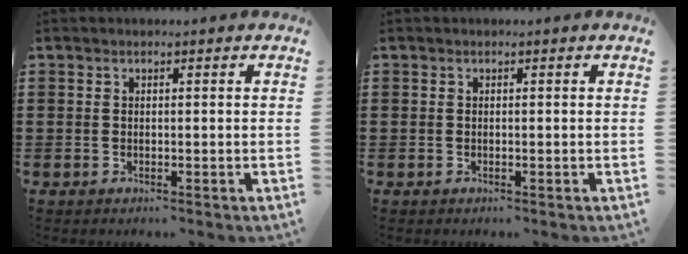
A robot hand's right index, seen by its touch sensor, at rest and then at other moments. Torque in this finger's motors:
{"motor_torque": [0.09, 0.13, 0.00, 0.00]}